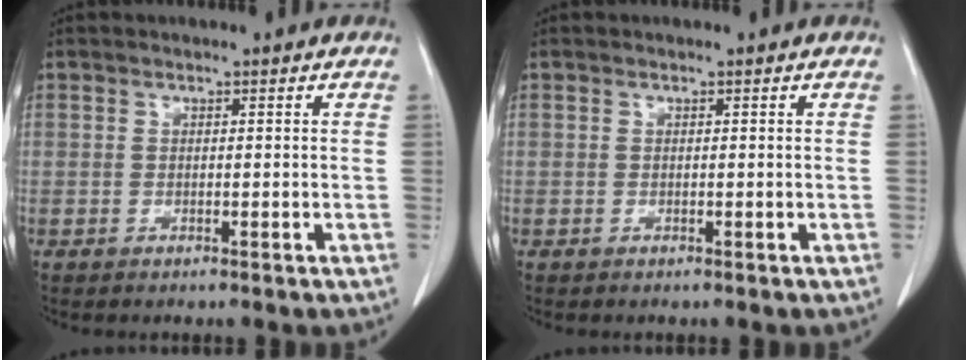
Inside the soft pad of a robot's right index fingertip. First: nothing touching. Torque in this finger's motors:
{"motor_torque": [-0.05, 0.05, 0.00, 0.00]}